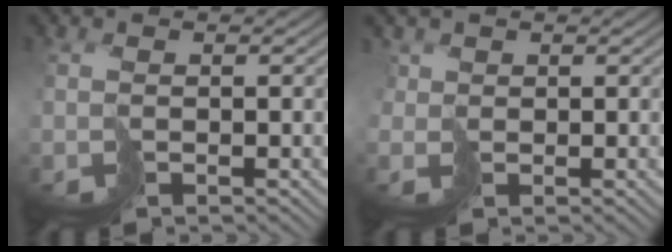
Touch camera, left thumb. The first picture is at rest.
{"total": 1.8, "force": [0.7, 1.7, 0.0], "torque": [-0.012, -0.002, 0.015]}